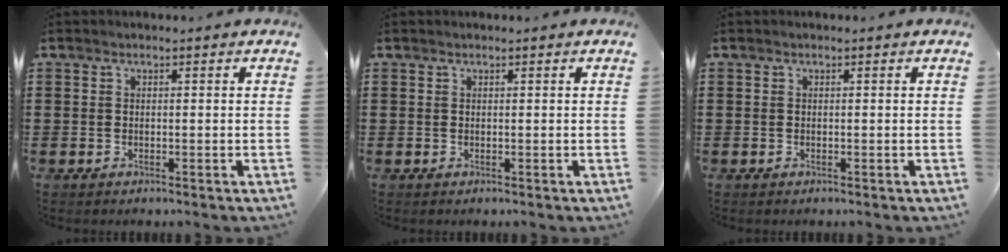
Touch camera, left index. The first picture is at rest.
{"total": 0.0}
{"total": 0.0}